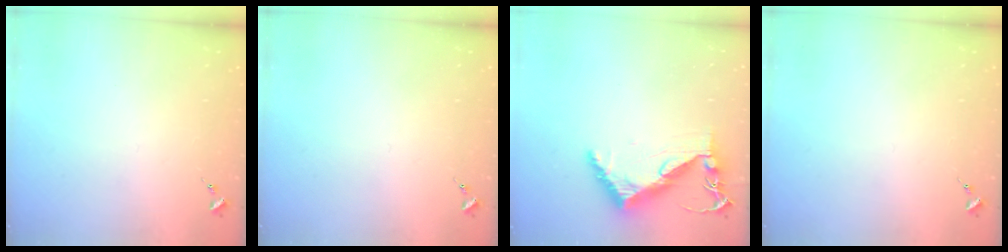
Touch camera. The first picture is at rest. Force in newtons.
{"total": 0.0}
{"total": 8.3, "press": 8.2, "slide": 1.2}
{"total": 0.0}